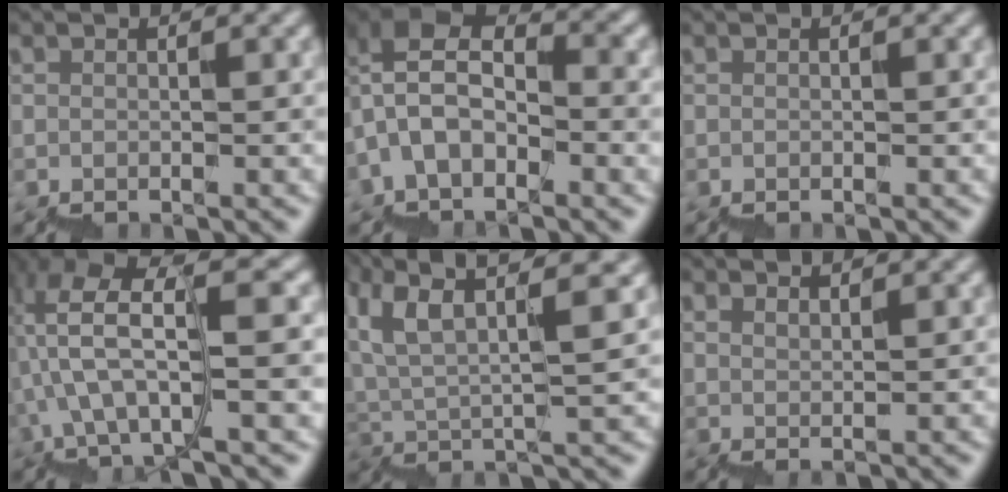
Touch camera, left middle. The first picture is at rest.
{"total": 6.1, "force": [-0.9, 4.1, 4.5], "torque": [-0.079, 0.024, -0.022]}
{"total": 0.0}
{"total": 9.6, "force": [2.0, 3.6, 8.7], "torque": [-0.173, 0.024, 0.038]}
{"total": 7.0, "force": [4.8, 0.7, 5.1], "torque": [-0.089, 0.024, 0.088]}
{"total": 1.8, "force": [1.6, 0.3, 0.6], "torque": [0.016, 0.003, 0.031]}